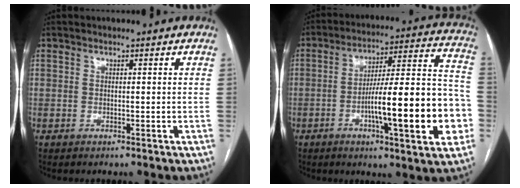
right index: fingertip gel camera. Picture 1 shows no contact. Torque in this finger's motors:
{"motor_torque": [1.45, -0.68, 1.05, 0.21]}